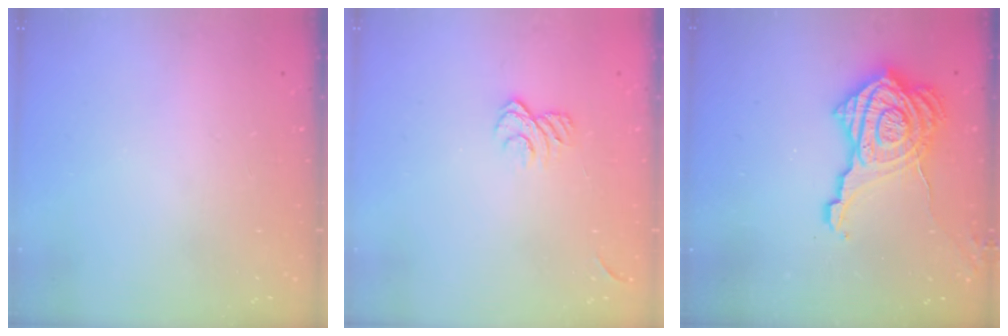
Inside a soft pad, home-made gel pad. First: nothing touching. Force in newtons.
{"total": 9.1, "press": 9.0, "slide": 1.4}
{"total": 20.6, "press": 20.5, "slide": 1.8}